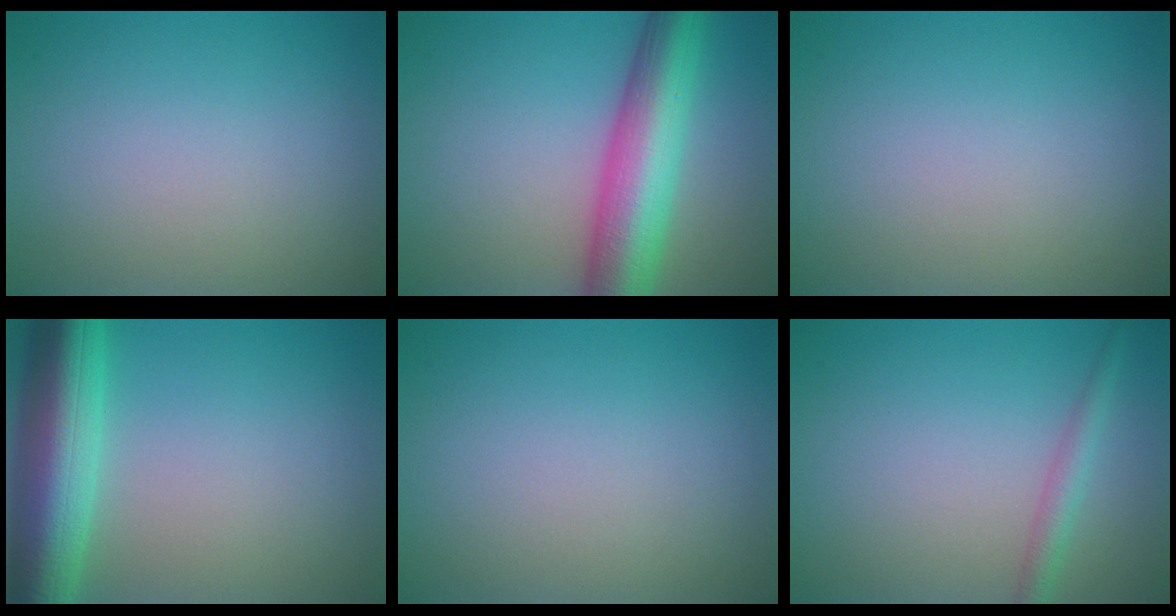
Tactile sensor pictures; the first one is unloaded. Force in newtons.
{"total": 9.4, "press": 9.4, "slide": 0.3}
{"total": 0.0}
{"total": 9.2, "press": 9.2, "slide": 0.4}
{"total": 0.0}
{"total": 2.1, "press": 2.1, "slide": 0.1}